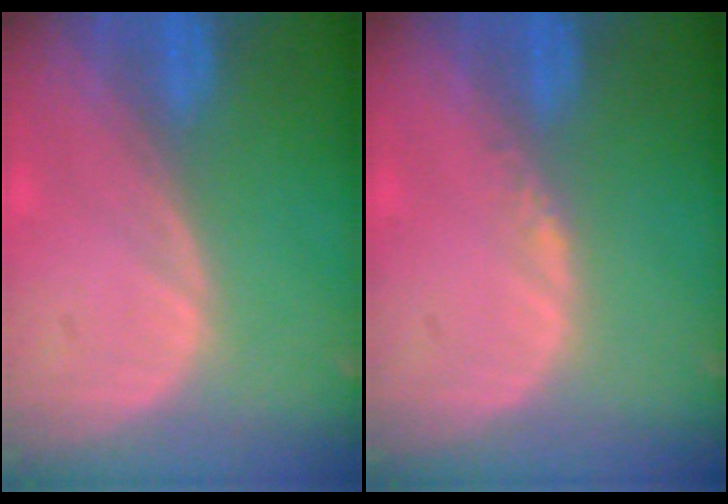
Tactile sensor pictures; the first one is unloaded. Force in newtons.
{"total": 0.8, "press": 0.6, "slide": 0.4}